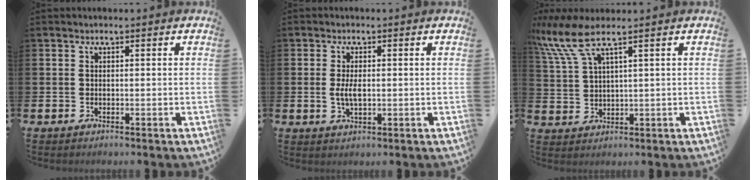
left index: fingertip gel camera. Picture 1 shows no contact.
{"total": 3.0, "force": [0.3, 1.3, 2.7], "torque": [-0.036, -0.003, 0.001]}
{"total": 7.0, "force": [4.8, 1.3, 5.0], "torque": [-0.117, -0.012, 0.082]}